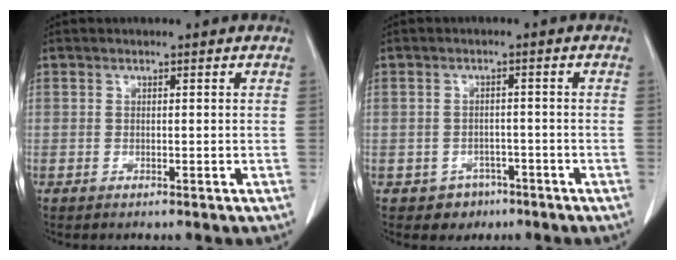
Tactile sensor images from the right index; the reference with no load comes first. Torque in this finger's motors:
{"motor_torque": [-0.55, -0.02, -0.16, -0.07]}